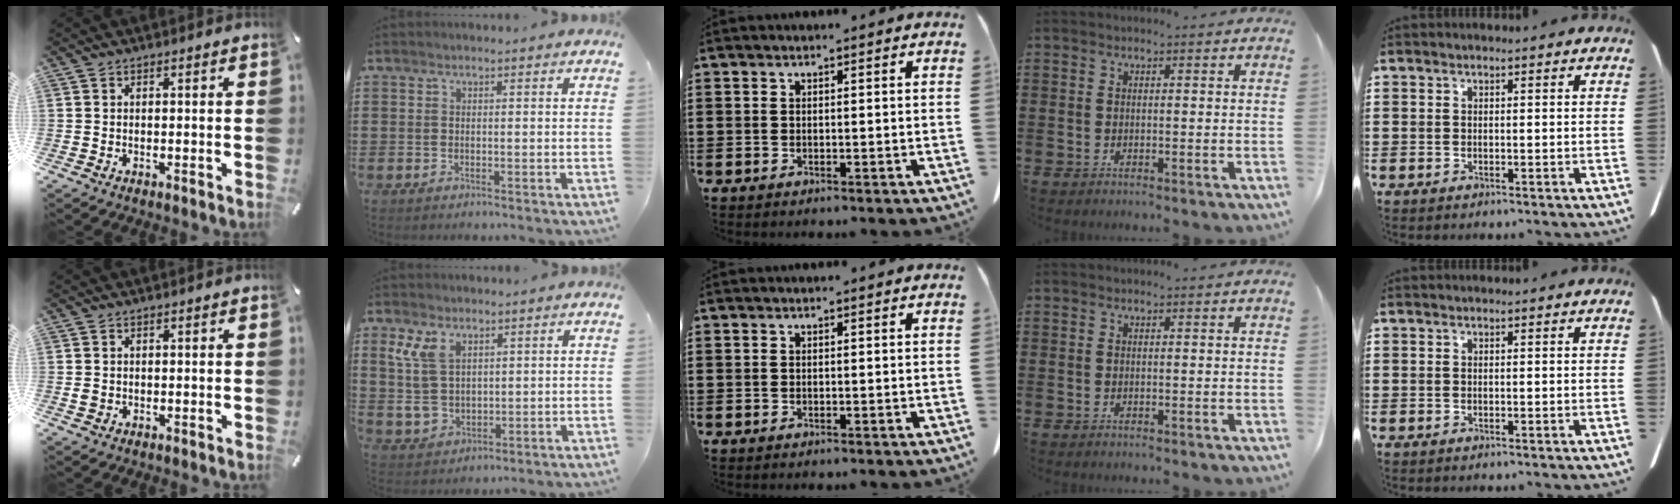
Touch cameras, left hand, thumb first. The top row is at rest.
{"thumb": {"total": 1.2, "force": [0.0, 1.0, 0.7], "torque": [-0.014, 0.003, -0.001]}, "index": {"total": 6.8, "force": [2.8, 4.4, 4.3], "torque": [-0.120, 0.007, 0.047]}}